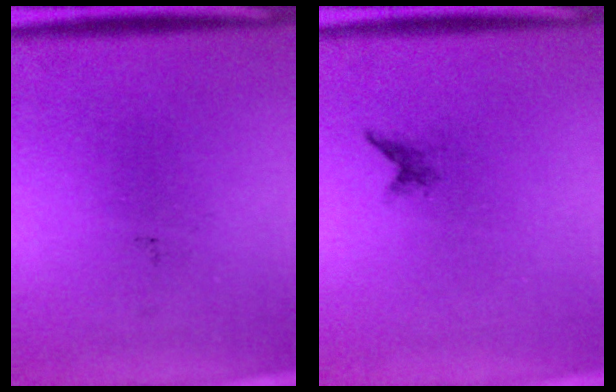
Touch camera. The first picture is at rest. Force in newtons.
{"total": 0.7}